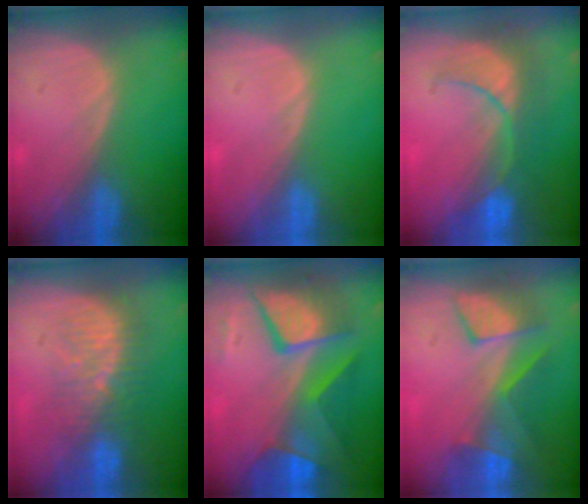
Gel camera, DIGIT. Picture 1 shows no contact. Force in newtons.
{"total": 0.0}
{"total": 8.1, "press": 7.9, "slide": 1.6}
{"total": 8.1, "press": 7.6, "slide": 2.6}
{"total": 10.7, "press": 10.7, "slide": 1.0}
{"total": 7.5, "press": 7.3, "slide": 1.5}